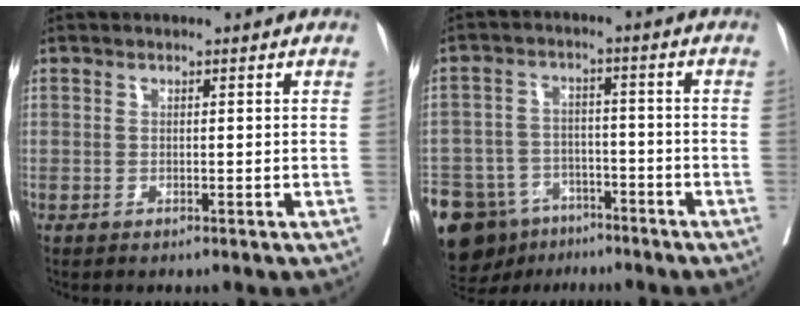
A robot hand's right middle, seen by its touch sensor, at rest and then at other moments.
{"total": 16.8, "force": [-11.1, 10.7, 6.6], "torque": [-0.175, 0.003, -0.167]}